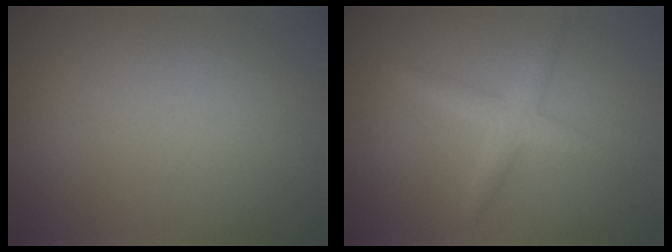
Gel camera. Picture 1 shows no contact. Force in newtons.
{"total": 2.4, "press": 2.4, "slide": 0.1}